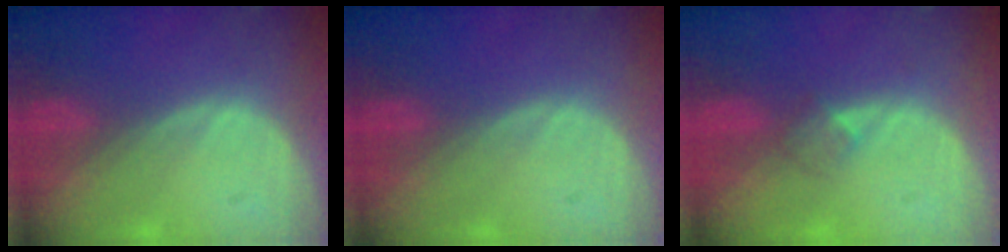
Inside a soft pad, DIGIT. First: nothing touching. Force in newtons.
{"total": 0.0}
{"total": 2.1, "press": 1.8, "slide": 1.0}